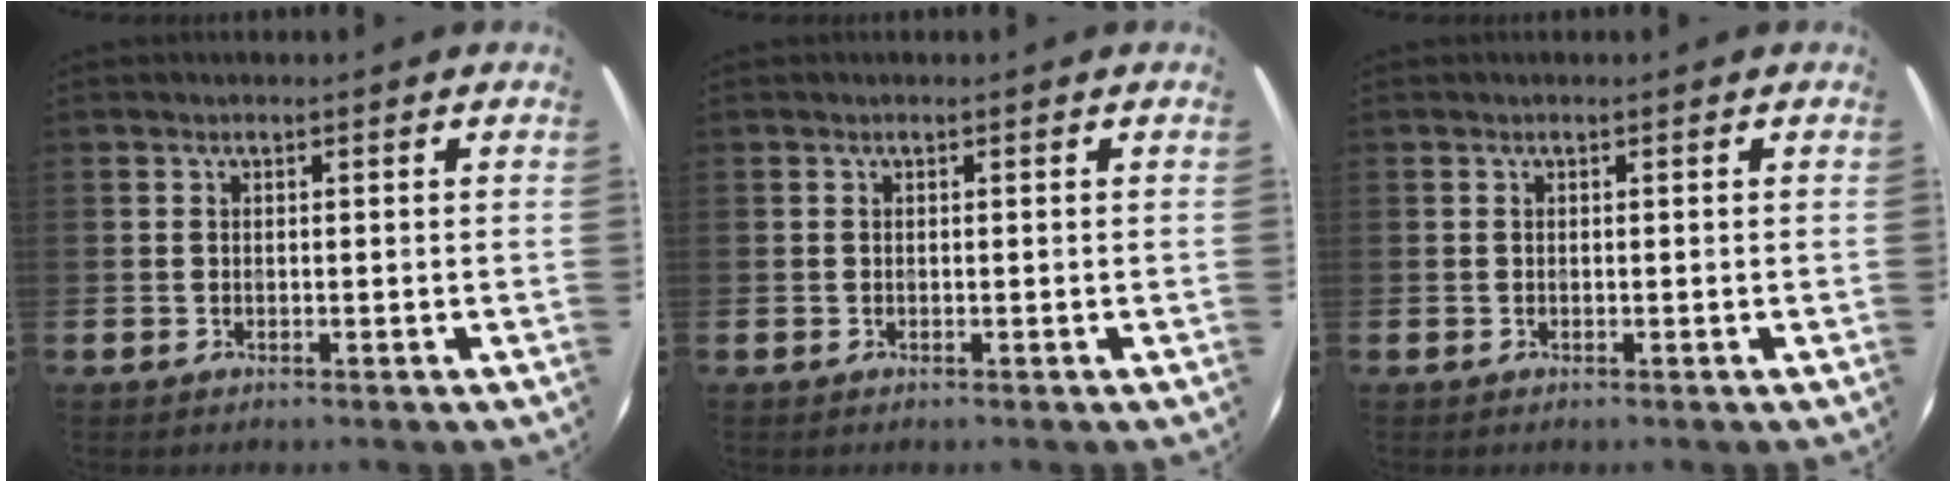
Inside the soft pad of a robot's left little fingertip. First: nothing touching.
{"total": 0.0}
{"total": 0.0}